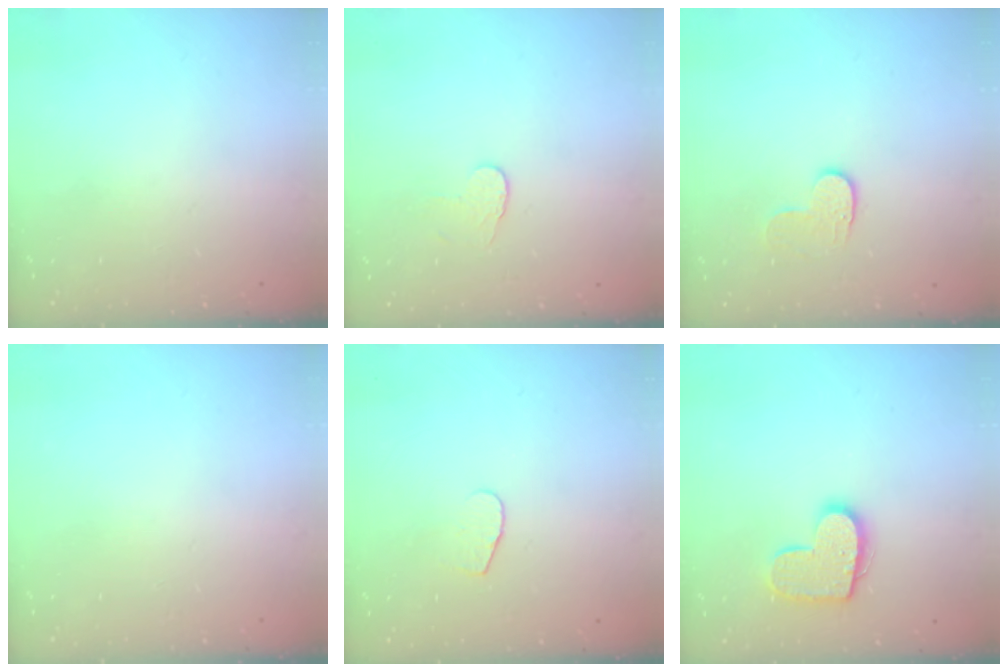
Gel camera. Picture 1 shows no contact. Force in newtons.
{"total": 3.7, "press": 3.7, "slide": 0.3}
{"total": 3.6, "press": 3.6, "slide": 0.3}
{"total": 0.0}
{"total": 4.6, "press": 4.6, "slide": 0.4}
{"total": 12.4, "press": 12.4, "slide": 0.6}